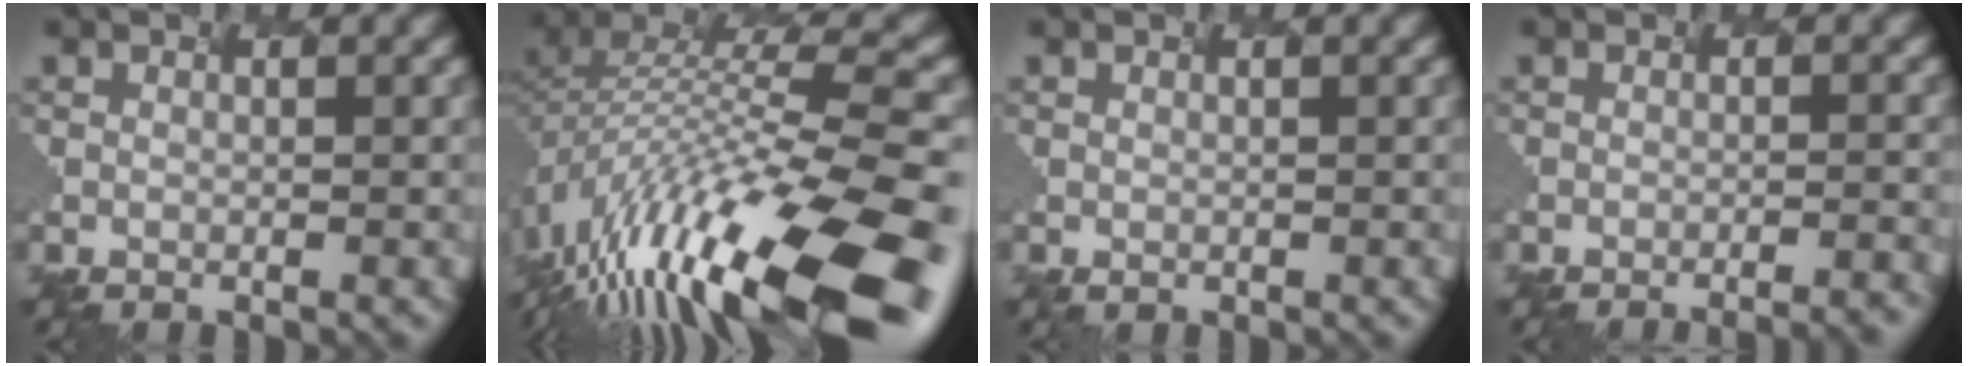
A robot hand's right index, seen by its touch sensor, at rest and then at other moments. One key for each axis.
{"total": 15.4, "fx": -9.3, "fy": 3.1, "fz": 11.8, "tx": -0.252, "ty": 0.015, "tz": -0.136}
{"total": 0.5, "fx": -0.1, "fy": -0.2, "fz": -0.4, "tx": -0.002, "ty": -0.003, "tz": 0.009}
{"total": 3.1, "fx": -2.7, "fy": 0.2, "fz": 1.5, "tx": -0.007, "ty": 0.003, "tz": -0.005}